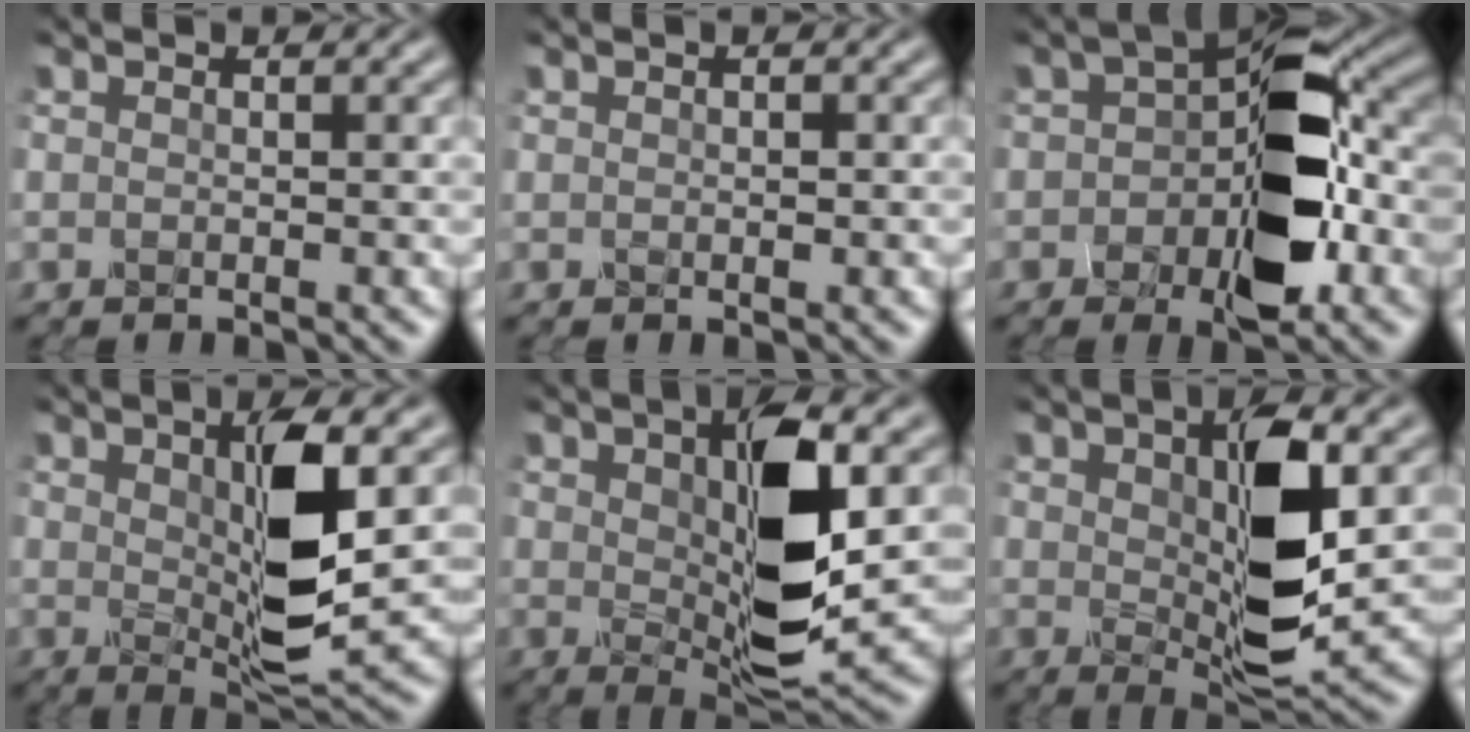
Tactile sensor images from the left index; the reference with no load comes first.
{"total": 0.8, "force": [0.0, 0.5, 0.6], "torque": [-0.009, -0.001, 0.001]}
{"total": 9.1, "force": [-1.8, 4.9, 7.5], "torque": [-0.106, 0.015, -0.040]}
{"total": 7.4, "force": [1.2, 2.0, 7.0], "torque": [-0.122, -0.012, 0.023]}
{"total": 9.6, "force": [1.6, 3.5, 8.7], "torque": [-0.148, -0.005, 0.028]}
{"total": 8.6, "force": [1.4, 3.3, 7.9], "torque": [-0.135, -0.008, 0.026]}